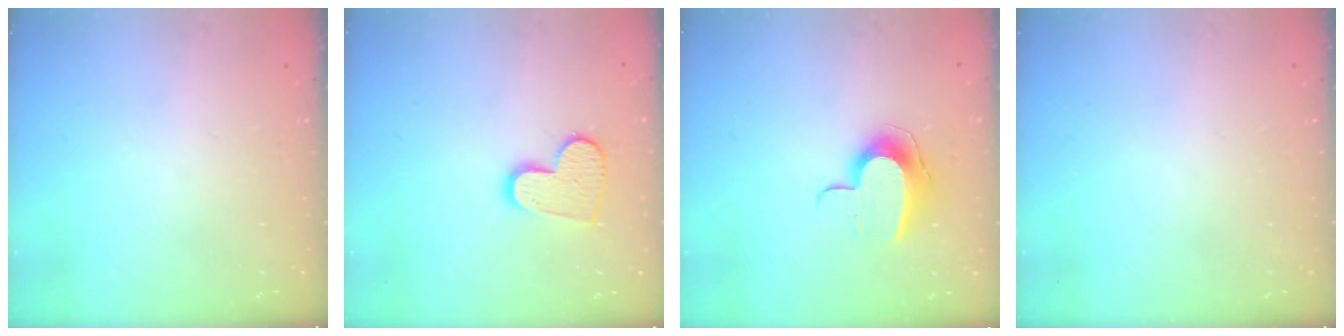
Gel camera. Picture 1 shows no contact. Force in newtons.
{"total": 11.4, "press": 11.4, "slide": 0.9}
{"total": 9.8, "press": 9.8, "slide": 0.2}
{"total": 0.0}